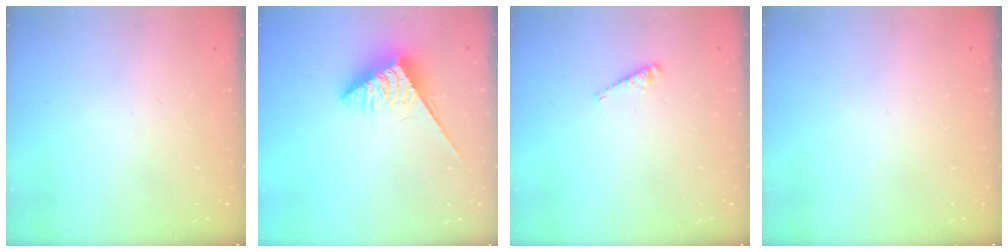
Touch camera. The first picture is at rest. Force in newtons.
{"total": 4.7, "press": 4.7, "slide": 0.5}
{"total": 3.0, "press": 3.0, "slide": 0.3}
{"total": 0.0}